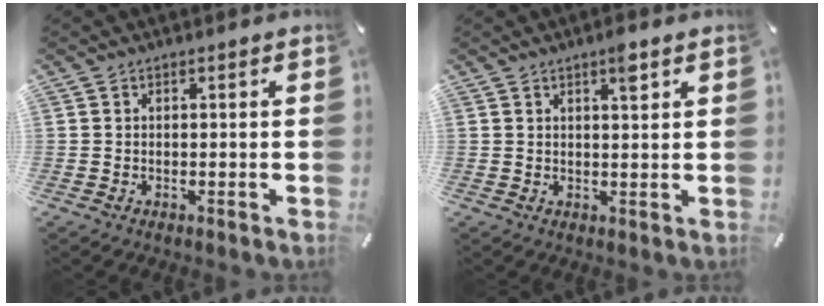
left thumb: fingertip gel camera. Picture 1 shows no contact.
{"total": 3.4, "force": [2.1, 0.7, 2.6], "torque": [-0.040, -0.004, 0.032]}